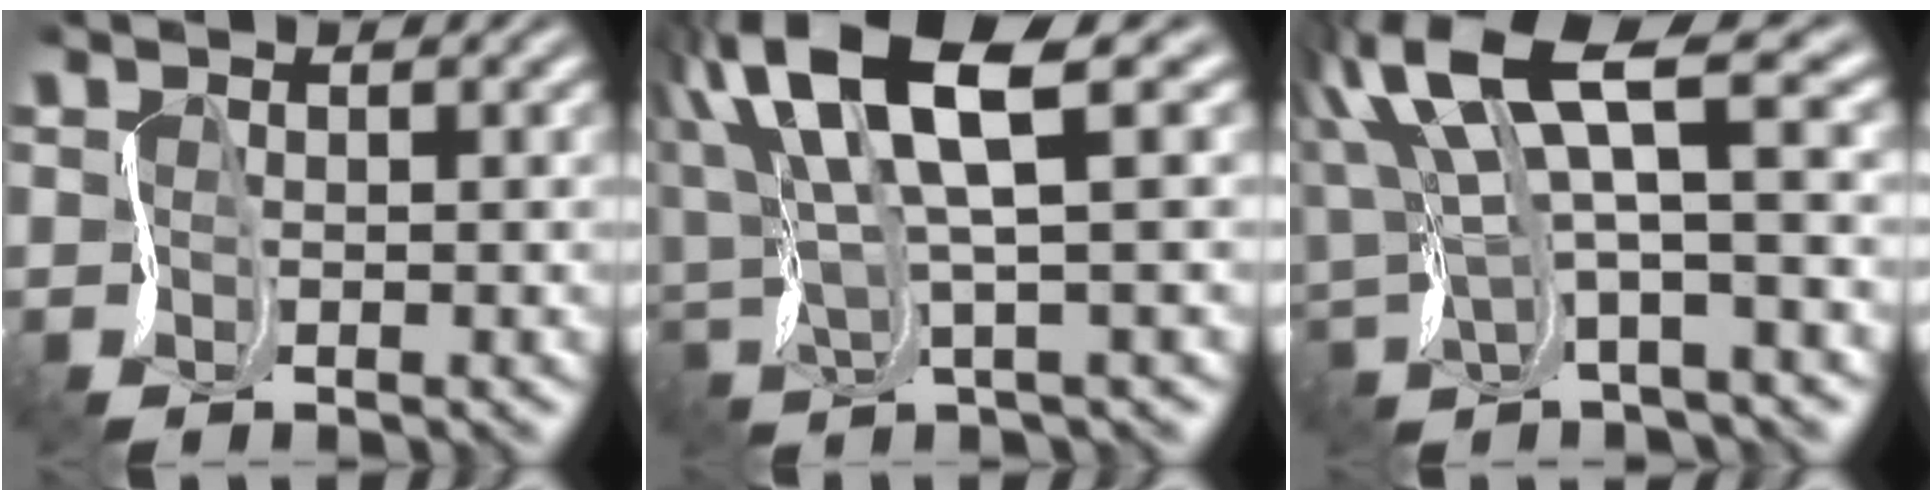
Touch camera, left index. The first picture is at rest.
{"total": 9.5, "force": [4.0, 2.0, 8.4], "torque": [-0.169, 0.016, 0.075]}
{"total": 8.4, "force": [3.3, 1.9, 7.5], "torque": [-0.153, 0.019, 0.062]}